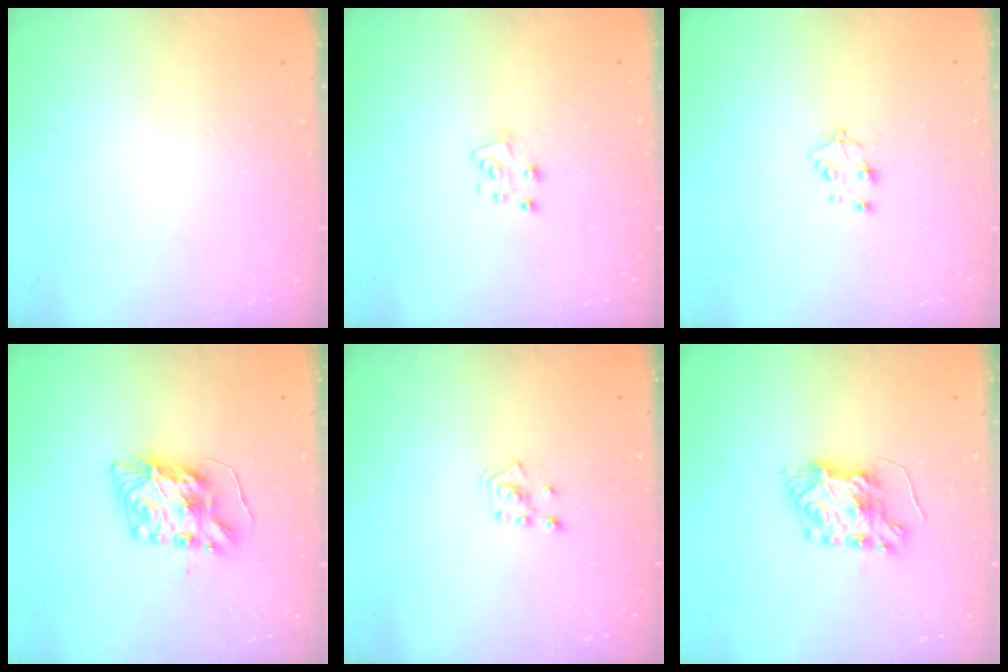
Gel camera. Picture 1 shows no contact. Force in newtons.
{"total": 6.3, "press": 6.3, "slide": 0.3}
{"total": 5.3, "press": 5.2, "slide": 0.8}
{"total": 9.5, "press": 9.5, "slide": 0.4}
{"total": 2.8, "press": 2.7, "slide": 0.7}
{"total": 7.5, "press": 7.5, "slide": 0.6}